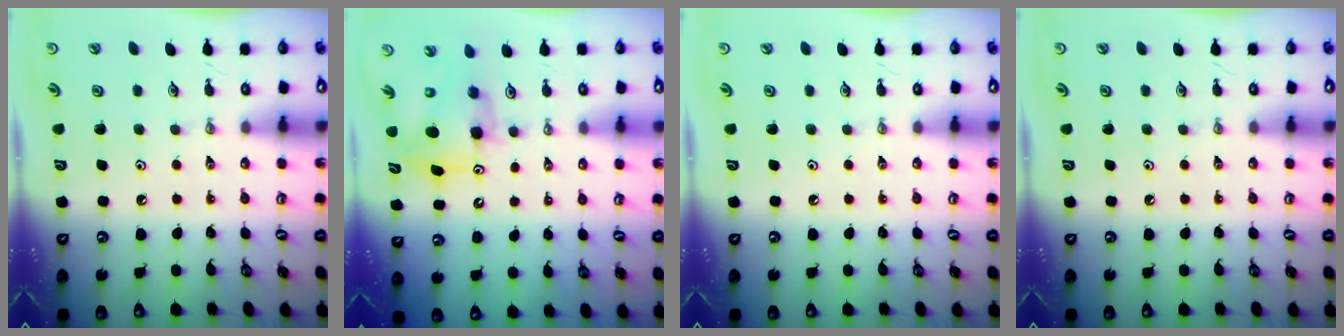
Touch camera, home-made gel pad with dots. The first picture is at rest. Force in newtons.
{"total": 8.0, "press": 8.0, "slide": 0.8}
{"total": 0.0}
{"total": 0.0}